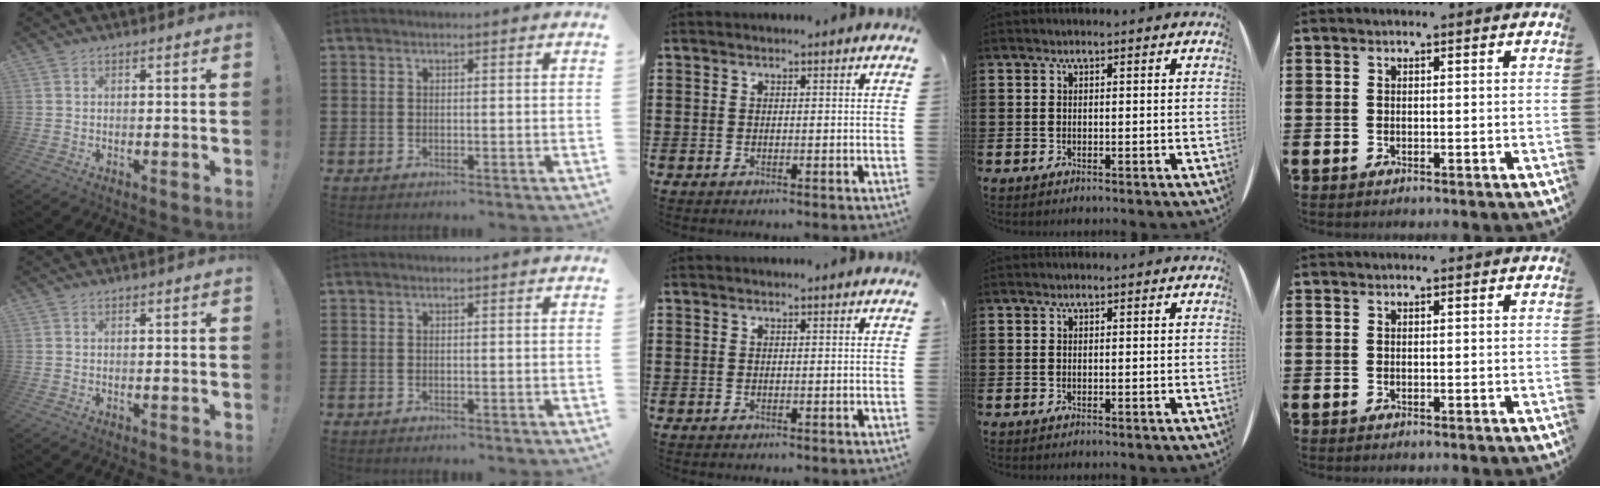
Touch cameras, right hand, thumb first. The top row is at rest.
{}